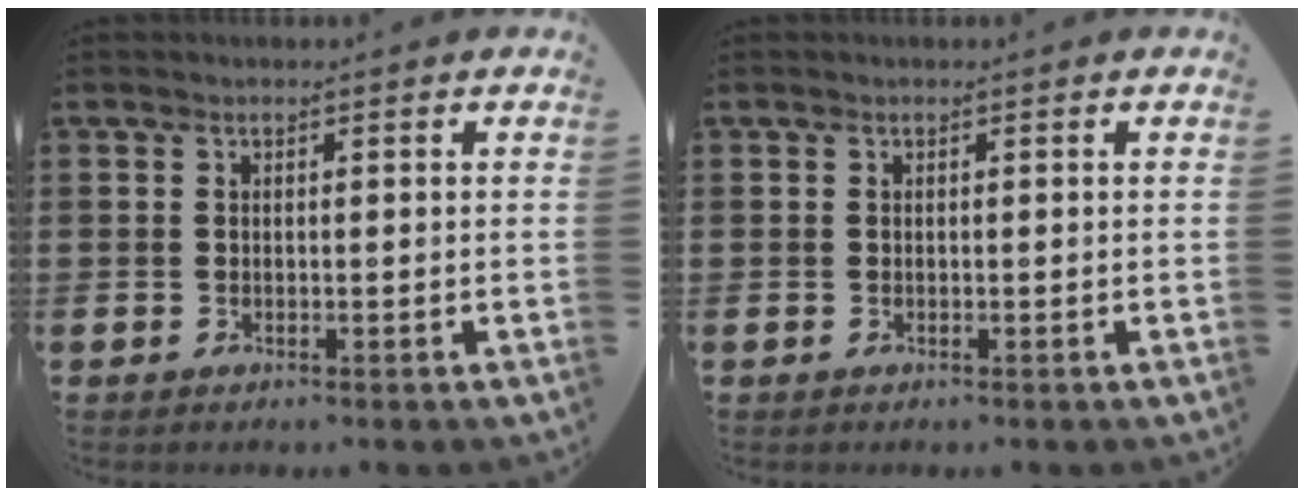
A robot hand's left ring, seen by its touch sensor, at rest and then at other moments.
{"total": 0.0}